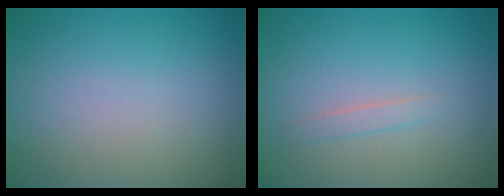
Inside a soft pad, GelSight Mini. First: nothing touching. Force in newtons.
{"total": 0.9, "press": 0.9, "slide": 0.1}